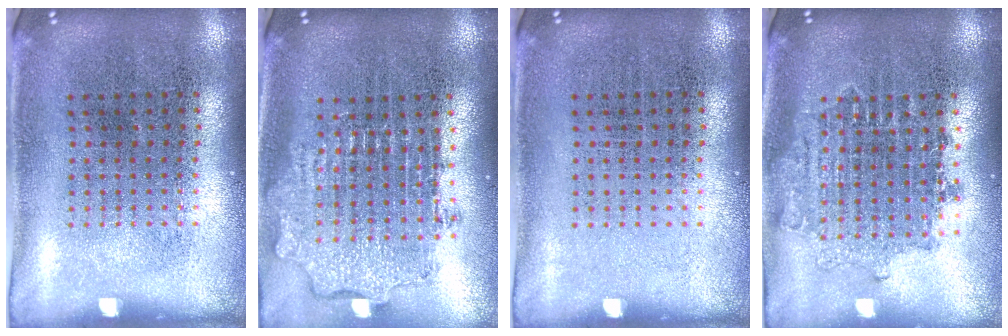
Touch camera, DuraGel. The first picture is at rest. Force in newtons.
{"total": 2.0, "press": 1.5, "slide": 1.3}
{"total": 0.0}
{"total": 1.6, "press": 1.3, "slide": 0.9}